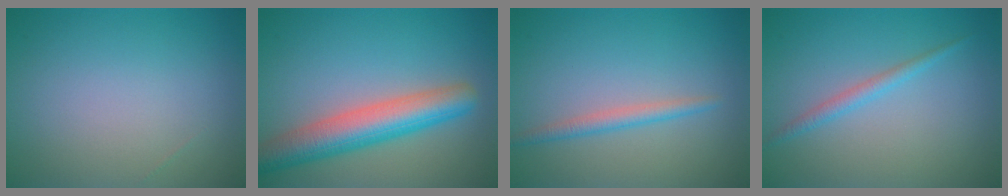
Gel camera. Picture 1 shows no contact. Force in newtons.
{"total": 6.6, "press": 6.6, "slide": 0.2}
{"total": 1.8, "press": 1.7, "slide": 0.1}
{"total": 1.5, "press": 1.5, "slide": 0.1}